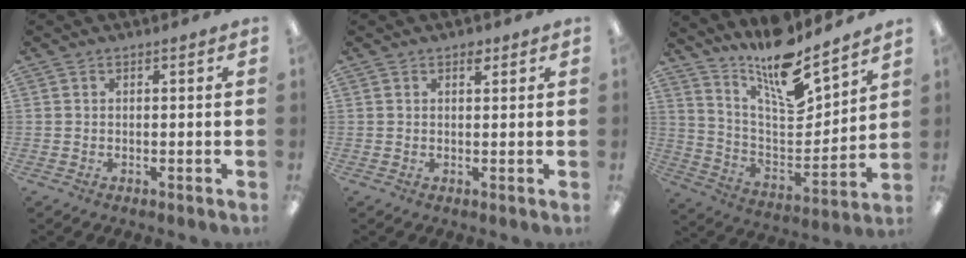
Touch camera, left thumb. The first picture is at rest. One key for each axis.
{"total": 1.9, "fx": 1.2, "fy": 1.0, "fz": 1.0, "tx": 0.002, "ty": -0.007, "tz": 0.015}
{"total": 16.4, "fx": 13.7, "fy": 3.8, "fz": 8.1, "tx": -0.160, "ty": -0.104, "tz": 0.238}